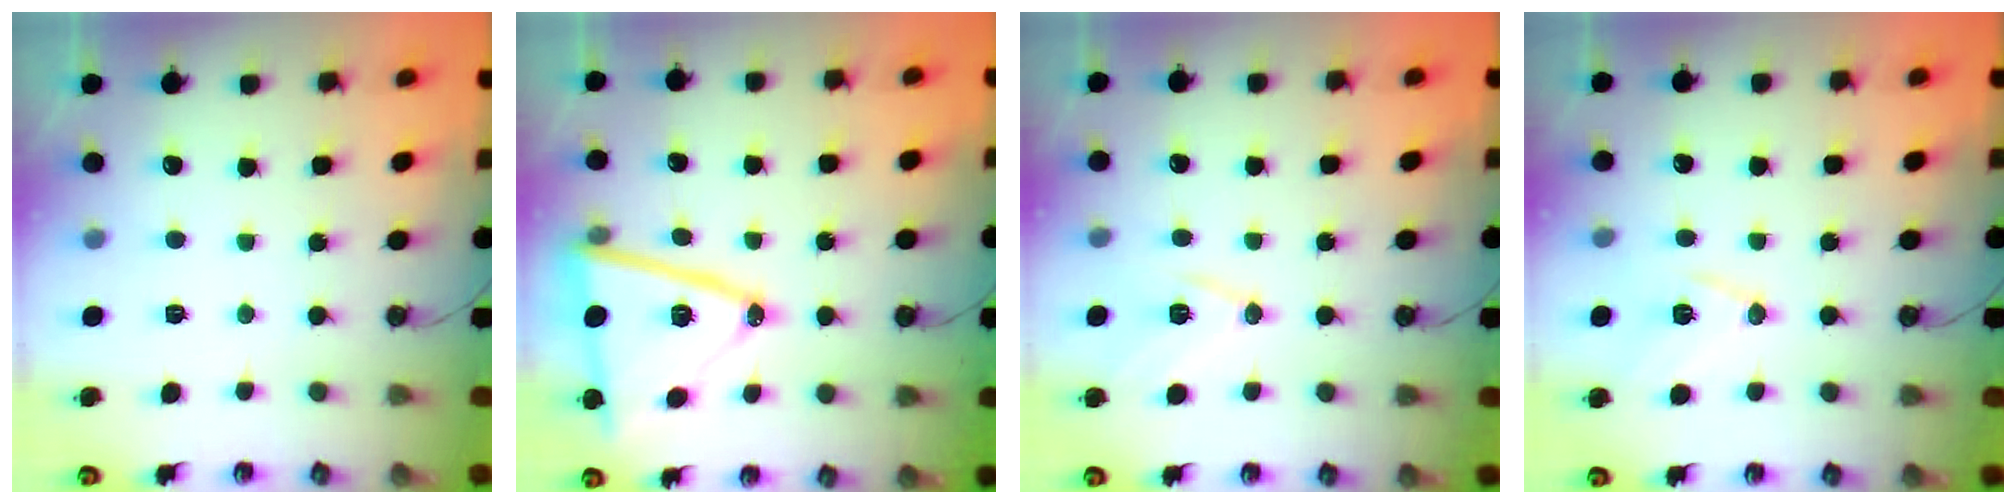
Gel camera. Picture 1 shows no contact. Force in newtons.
{"total": 17.7, "press": 17.6, "slide": 2.0}
{"total": 10.2, "press": 9.6, "slide": 3.3}
{"total": 10.4, "press": 9.9, "slide": 3.3}